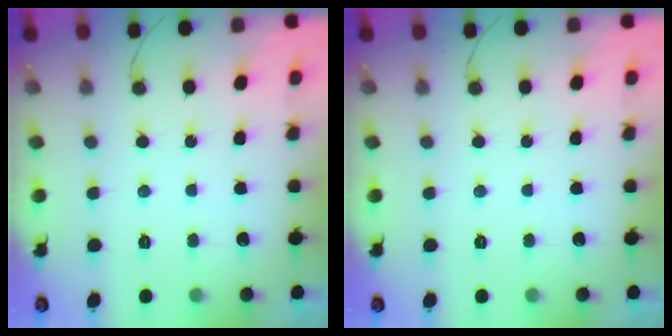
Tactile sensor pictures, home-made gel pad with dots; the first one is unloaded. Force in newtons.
{"total": 0.0}